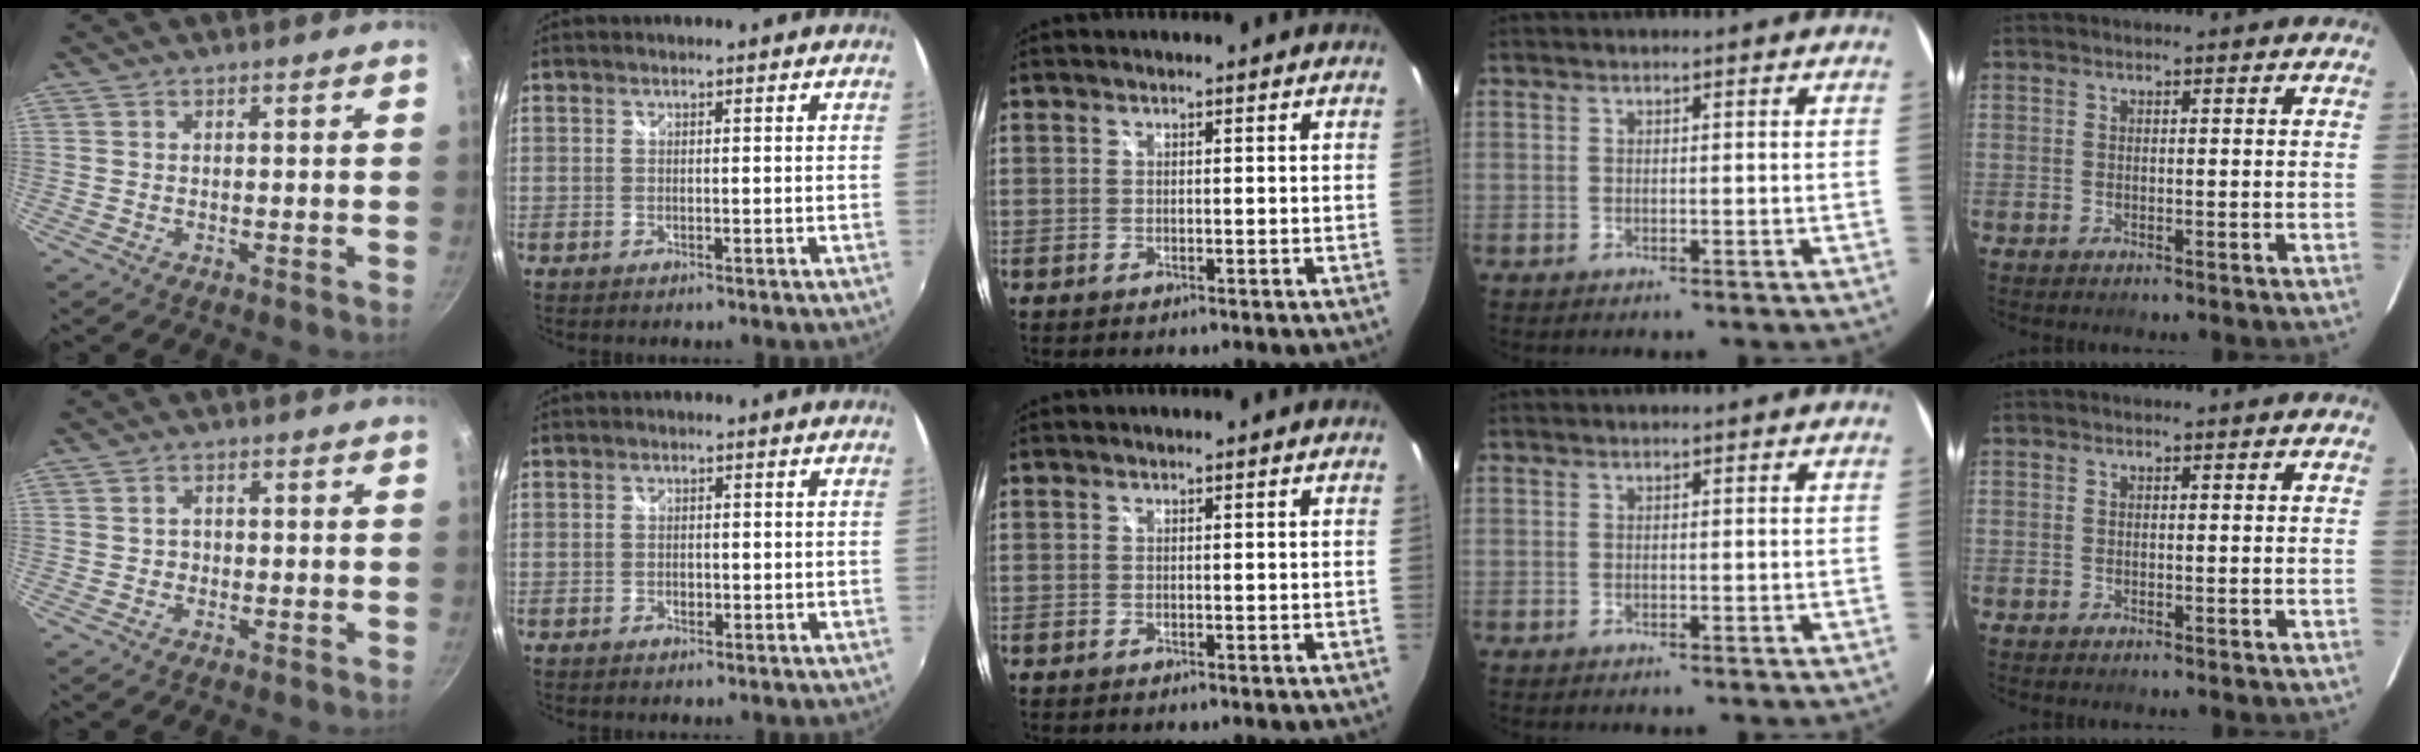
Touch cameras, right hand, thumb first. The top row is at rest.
{"thumb": {"total": 1.3, "force": [-0.2, 1.2, 0.5], "torque": [-0.004, 0.004, -0.004]}, "index": {"total": 1.4, "force": [-0.5, 1.1, 0.7], "torque": [-0.012, -0.001, -0.009]}}